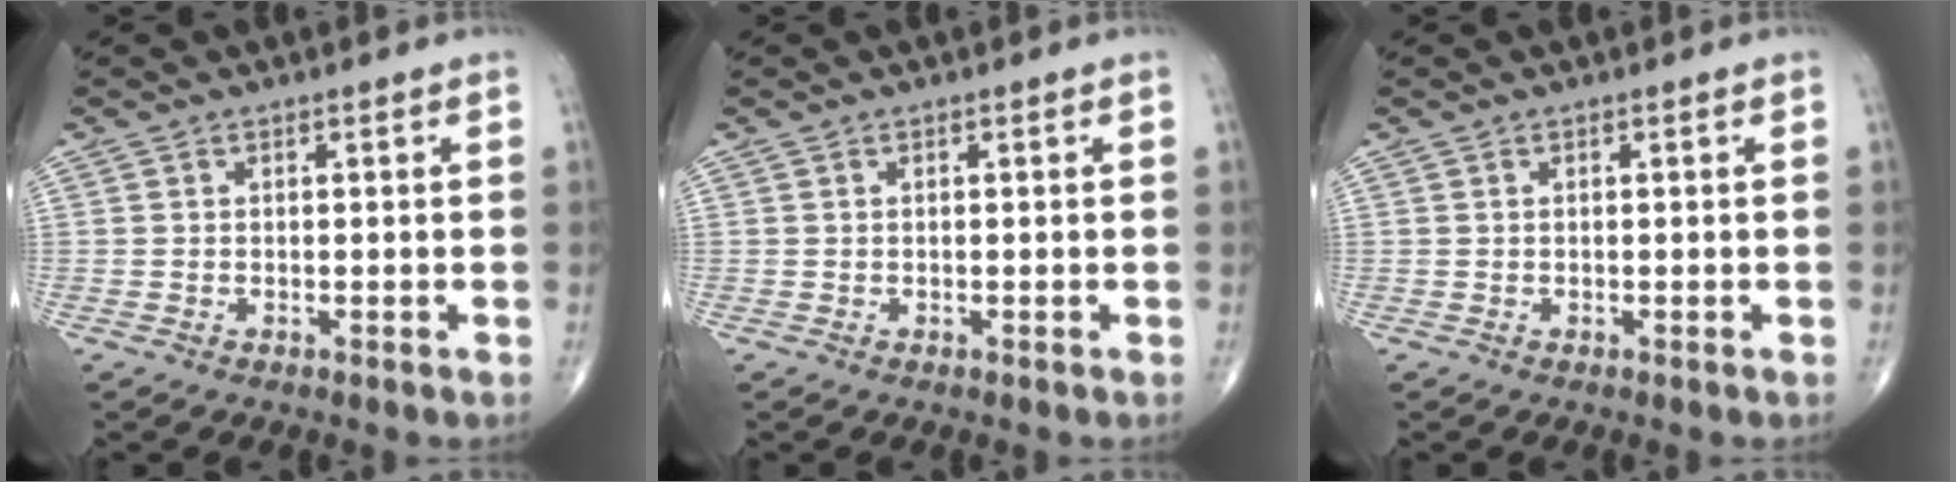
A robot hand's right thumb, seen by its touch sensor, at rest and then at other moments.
{"total": 0.0}
{"total": 0.0}